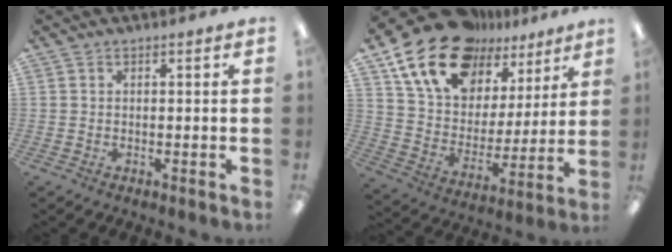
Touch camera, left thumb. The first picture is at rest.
{"total": 19.0, "force": [14.4, 10.1, 7.4], "torque": [-0.161, -0.089, 0.264]}